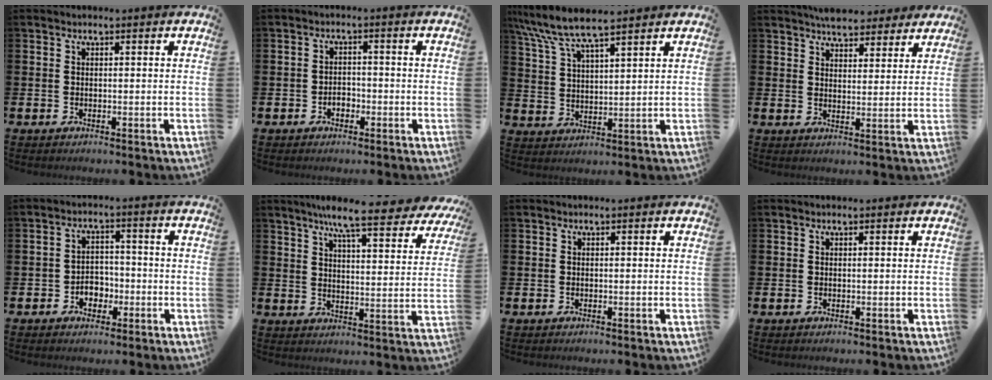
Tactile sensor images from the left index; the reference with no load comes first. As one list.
[{"total": 1.9, "force": [-1.0, 1.4, 0.8], "torque": [-0.018, 0.003, -0.022]}, {"total": 7.6, "force": [6.8, 1.0, 3.3], "torque": [-0.094, -0.023, 0.121]}, {"total": 5.8, "force": [5.6, 1.5, 0.8], "torque": [-0.020, -0.028, 0.101]}, {"total": 3.2, "force": [-1.7, 2.5, 1.2], "torque": [-0.021, 0.003, -0.041]}, {"total": 9.2, "force": [7.8, 1.1, 4.6], "torque": [-0.093, -0.043, 0.132]}, {"total": 0.0}, {"total": 0.0}]